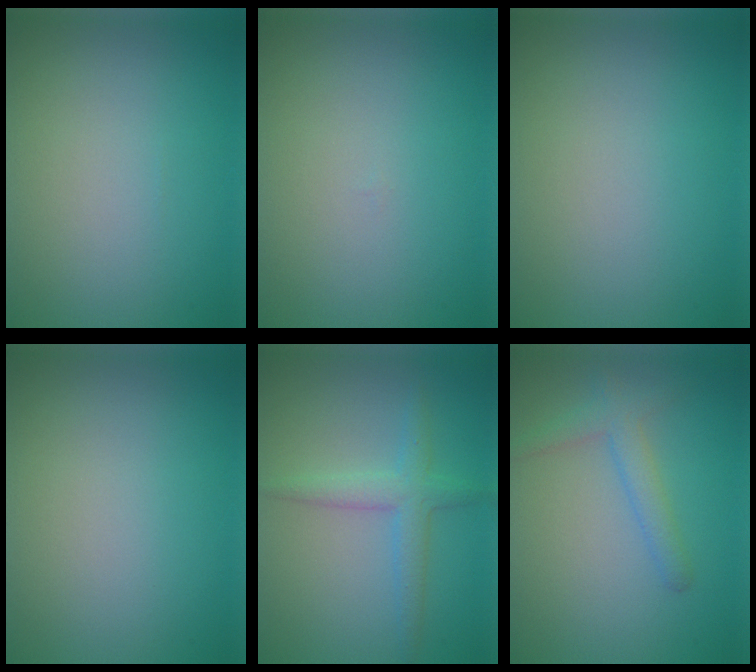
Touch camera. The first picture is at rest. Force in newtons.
{"total": 0.0}
{"total": 0.0}
{"total": 0.0}
{"total": 2.7, "press": 2.7, "slide": 0.1}
{"total": 2.4, "press": 2.4, "slide": 0.1}